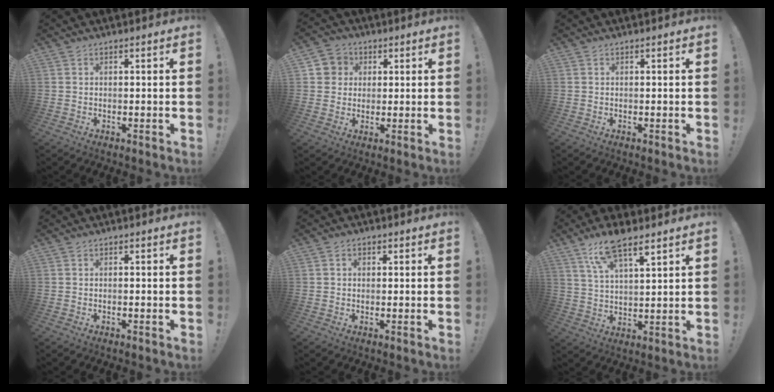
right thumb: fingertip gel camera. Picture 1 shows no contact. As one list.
[{"total": 6.1, "force": [1.1, 5.8, 1.2], "torque": [-0.013, 0.000, 0.022]}, {"total": 0.0}, {"total": 0.0}, {"total": 1.3, "force": [0.0, 1.1, 0.6], "torque": [-0.004, 0.001, -0.002]}, {"total": 10.9, "force": [7.5, 3.2, 7.2], "torque": [-0.132, -0.028, 0.135]}]